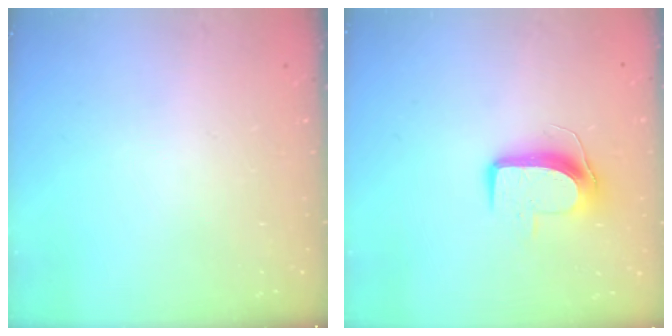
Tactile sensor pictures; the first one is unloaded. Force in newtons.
{"total": 9.1, "press": 9.1, "slide": 0.1}